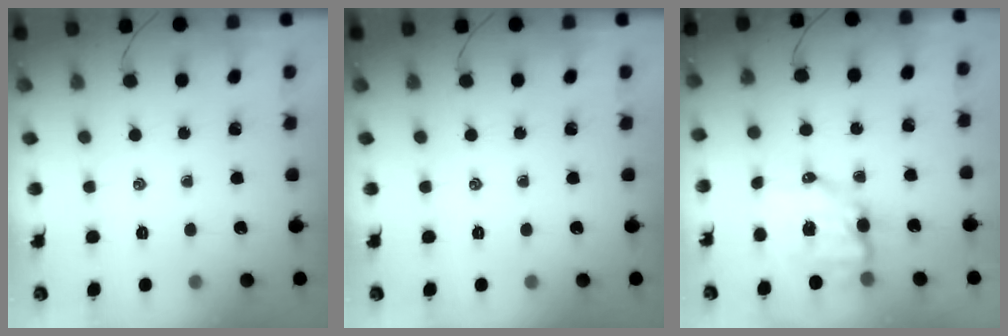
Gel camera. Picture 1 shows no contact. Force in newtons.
{"total": 0.0}
{"total": 9.1, "press": 8.9, "slide": 1.7}